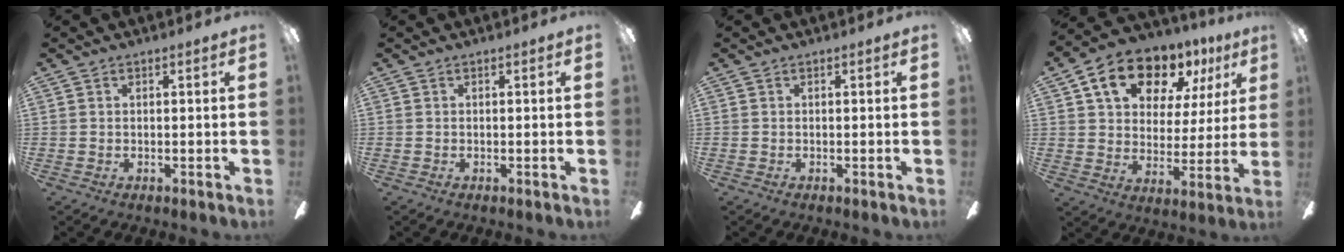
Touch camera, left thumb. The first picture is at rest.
{"total": 0.0}
{"total": 0.0}
{"total": 15.4, "force": [10.1, 9.1, 7.2], "torque": [-0.129, -0.049, 0.182]}